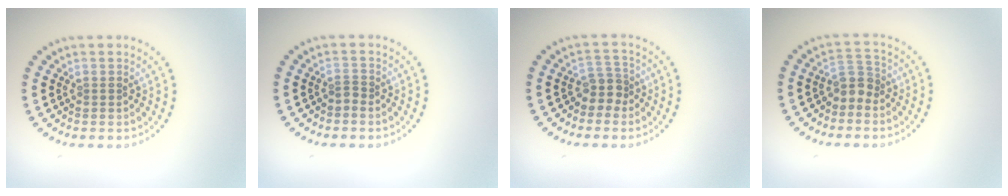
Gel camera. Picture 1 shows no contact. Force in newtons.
{"total": 0.6, "press": 0.3, "slide": 0.5}
{"total": 2.2, "press": 1.7, "slide": 1.4}
{"total": 2.2, "press": 1.7, "slide": 1.3}